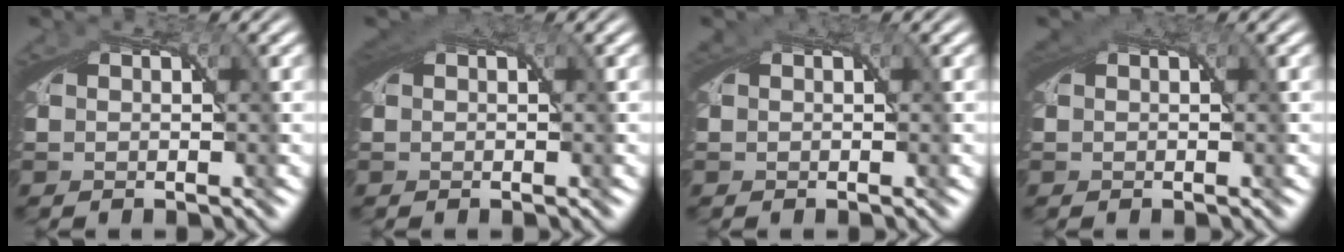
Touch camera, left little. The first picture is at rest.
{"total": 1.8, "force": [0.6, 1.2, 1.2], "torque": [-0.024, -0.004, 0.009]}
{"total": 0.6, "force": [0.3, 0.4, 0.3], "torque": [-0.005, -0.001, 0.003]}
{"total": 1.1, "force": [0.4, 0.8, 0.7], "torque": [-0.013, -0.002, 0.006]}